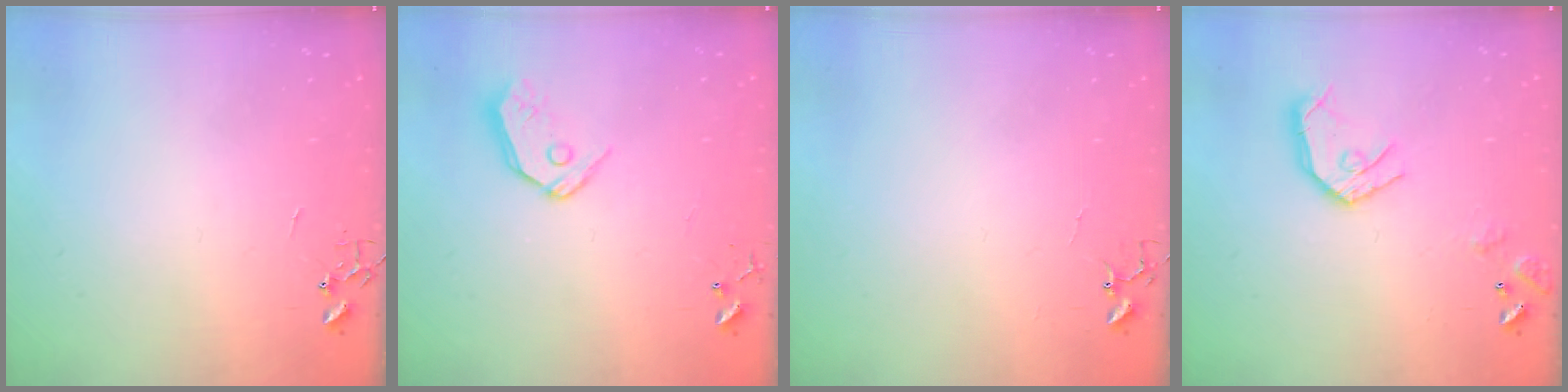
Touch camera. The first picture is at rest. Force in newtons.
{"total": 8.3, "press": 8.2, "slide": 0.7}
{"total": 4.0, "press": 4.0, "slide": 0.3}
{"total": 12.7, "press": 12.6, "slide": 1.6}